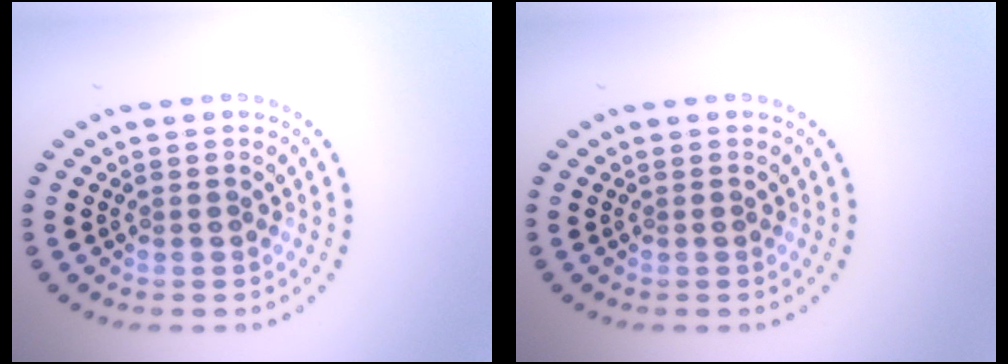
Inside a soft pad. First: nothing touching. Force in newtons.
{"total": 0.0}